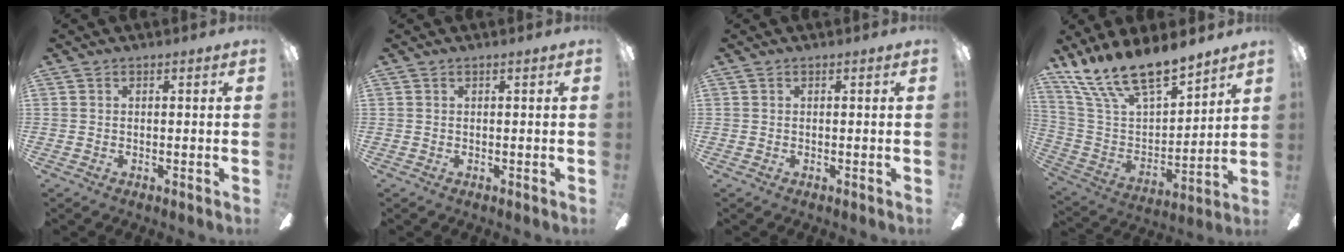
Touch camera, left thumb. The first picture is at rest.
{"total": 0.0}
{"total": 0.0}
{"total": 17.1, "force": [14.8, 4.6, 7.2], "torque": [-0.164, -0.100, 0.270]}